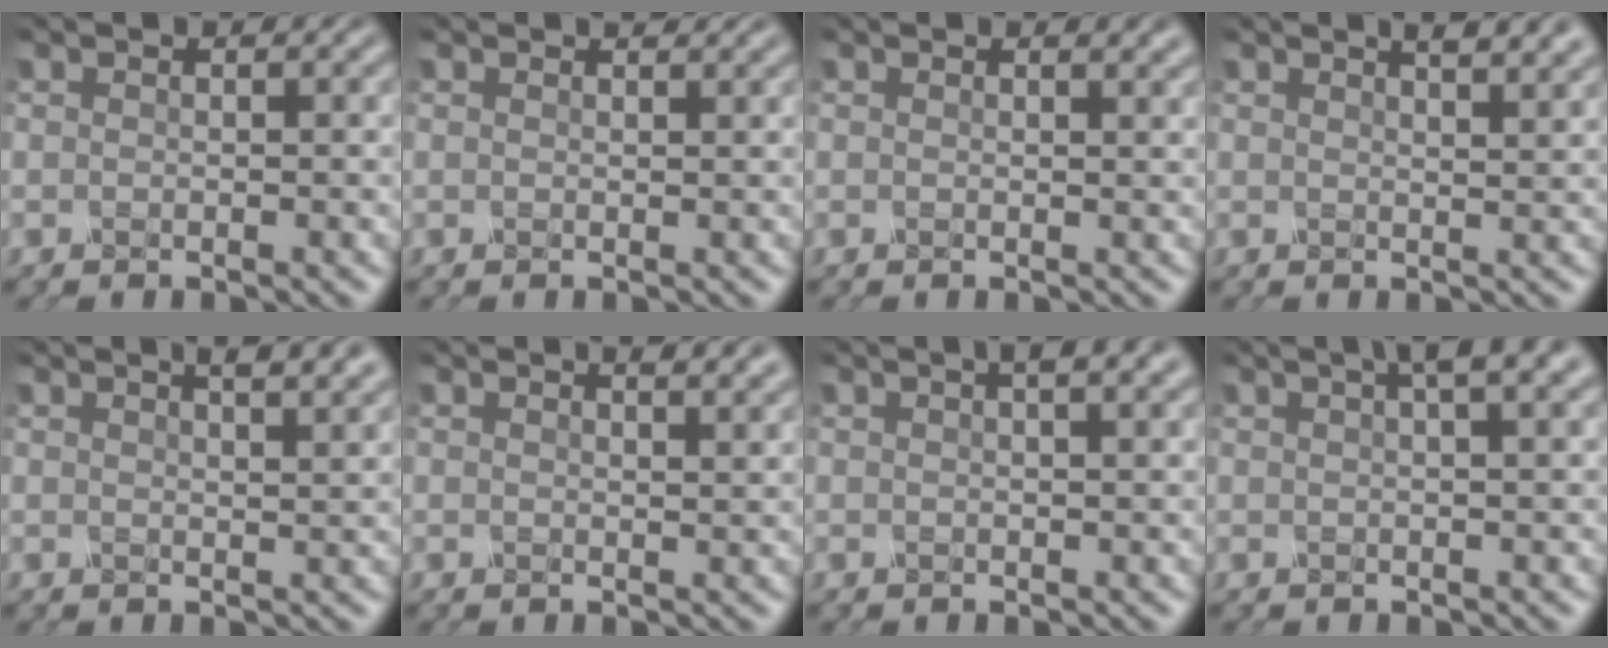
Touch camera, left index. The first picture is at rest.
{"total": 1.0, "force": [0.9, 0.1, 0.3], "torque": [-0.009, -0.001, 0.010]}
{"total": 1.5, "force": [1.3, 0.4, 0.7], "torque": [-0.008, 0.001, 0.018]}
{"total": 4.4, "force": [3.1, 1.6, 2.6], "torque": [-0.010, 0.022, 0.013]}
{"total": 5.1, "force": [3.4, 1.9, 3.2], "torque": [-0.013, 0.028, 0.013]}
{"total": 3.0, "force": [2.2, 1.1, 1.7], "torque": [-0.006, 0.016, 0.011]}
{"total": 3.1, "force": [1.8, 0.9, 2.4], "torque": [-0.022, 0.005, 0.015]}
{"total": 3.7, "force": [2.0, 0.6, 3.0], "torque": [-0.038, 0.012, 0.026]}